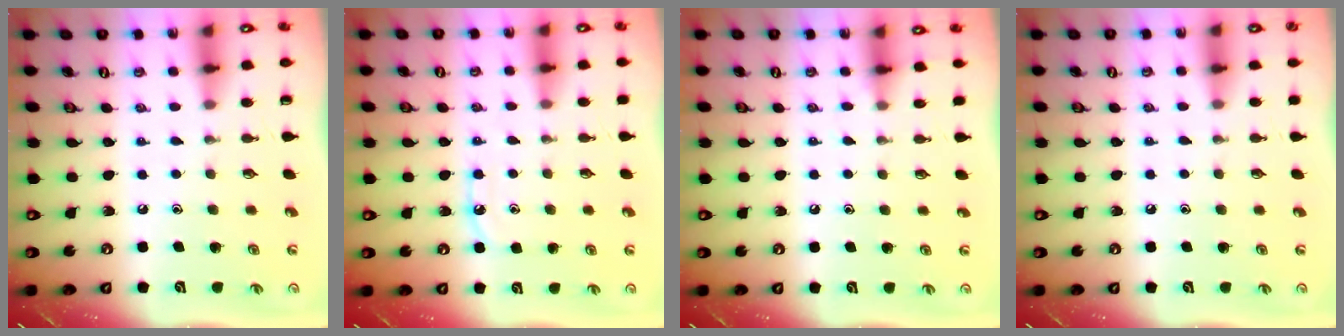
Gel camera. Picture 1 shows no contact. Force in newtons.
{"total": 6.1, "press": 6.1, "slide": 0.8}
{"total": 5.3, "press": 5.2, "slide": 0.7}
{"total": 4.2, "press": 4.1, "slide": 0.6}